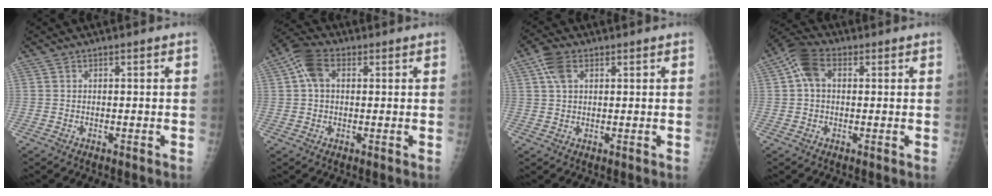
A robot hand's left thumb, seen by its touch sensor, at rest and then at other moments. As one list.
[{"total": 6.6, "force": [1.8, 4.3, 4.7], "torque": [-0.089, 0.018, 0.026]}, {"total": 4.8, "force": [2.0, 2.8, 3.3], "torque": [-0.063, 0.008, 0.039]}, {"total": 6.9, "force": [1.6, 4.6, 4.9], "torque": [-0.094, 0.022, 0.022]}]